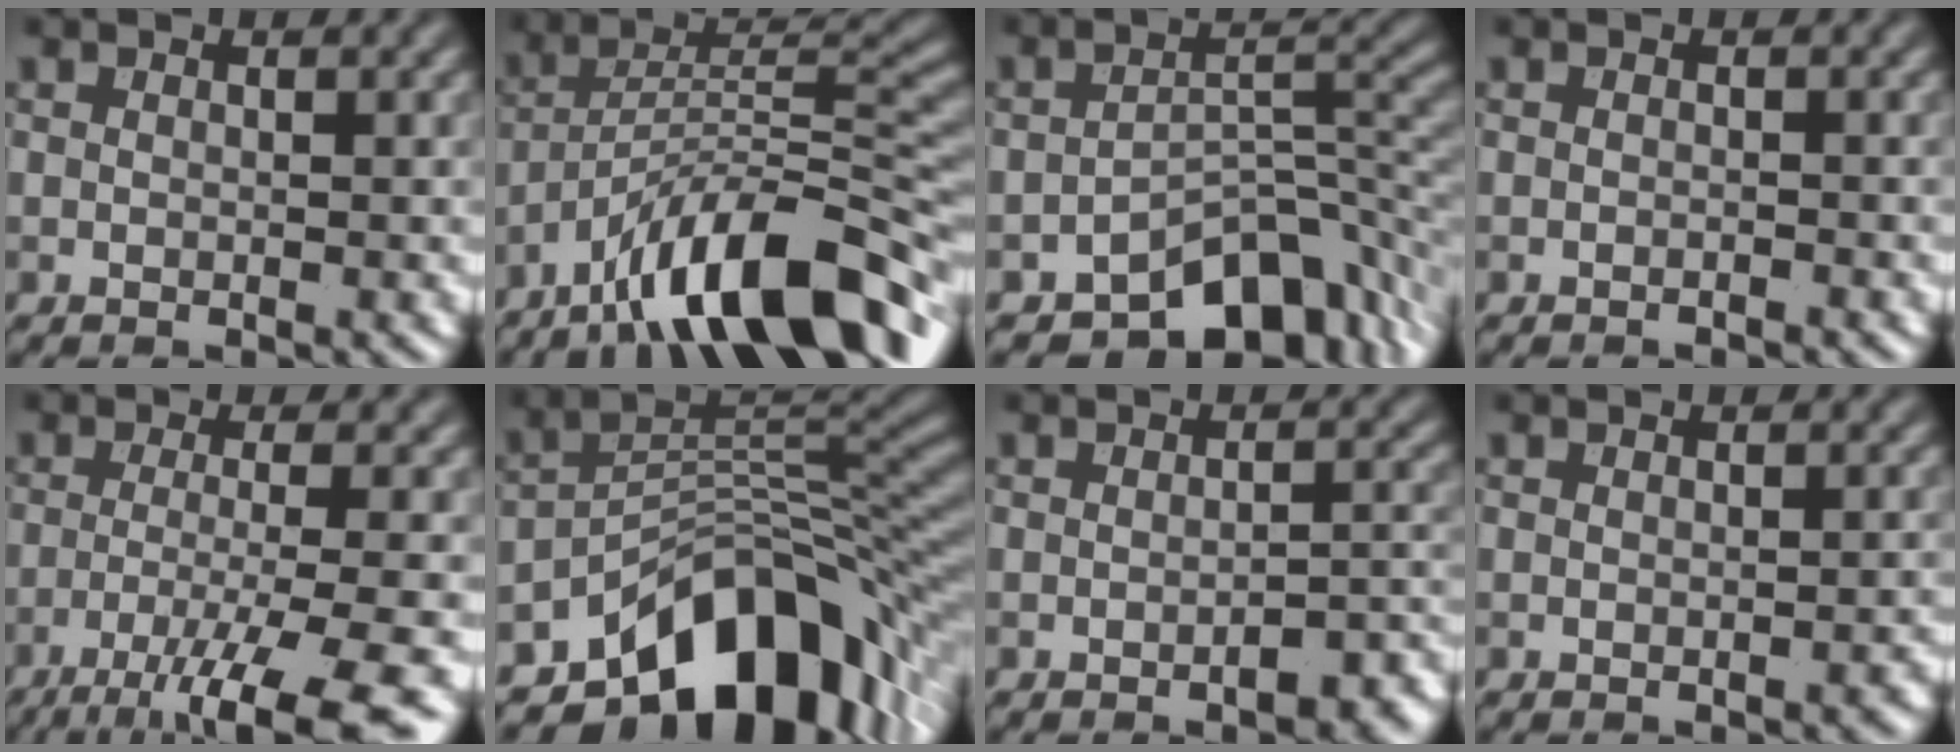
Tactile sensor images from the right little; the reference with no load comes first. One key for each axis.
{"total": 12.0, "fx": -8.2, "fy": 2.8, "fz": 8.2, "tx": -0.125, "ty": 0.019, "tz": -0.150}
{"total": 8.3, "fx": -6.2, "fy": 3.7, "fz": 4.1, "tx": -0.033, "ty": -0.009, "tz": -0.107}
{"total": 0.6, "fx": -0.6, "fy": 0.1, "fz": 0.2, "tx": -0.001, "ty": 0.001, "tz": -0.010}
{"total": 8.5, "fx": -4.7, "fy": 1.5, "fz": 6.9, "tx": -0.100, "ty": -0.006, "tz": -0.087}
{"total": 11.9, "fx": -7.2, "fy": 6.0, "fz": 7.3, "tx": -0.089, "ty": 0.000, "tz": -0.133}
{"total": 2.7, "fx": -1.5, "fy": 1.1, "fz": 2.0, "tx": -0.024, "ty": 0.006, "tz": -0.019}
{"total": 0.8, "fx": -0.6, "fy": 0.2, "fz": 0.5, "tx": -0.007, "ty": 0.001, "tz": -0.006}